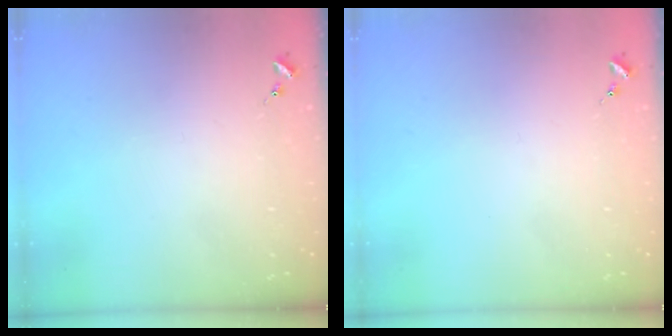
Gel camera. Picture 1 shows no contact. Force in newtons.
{"total": 0.0}